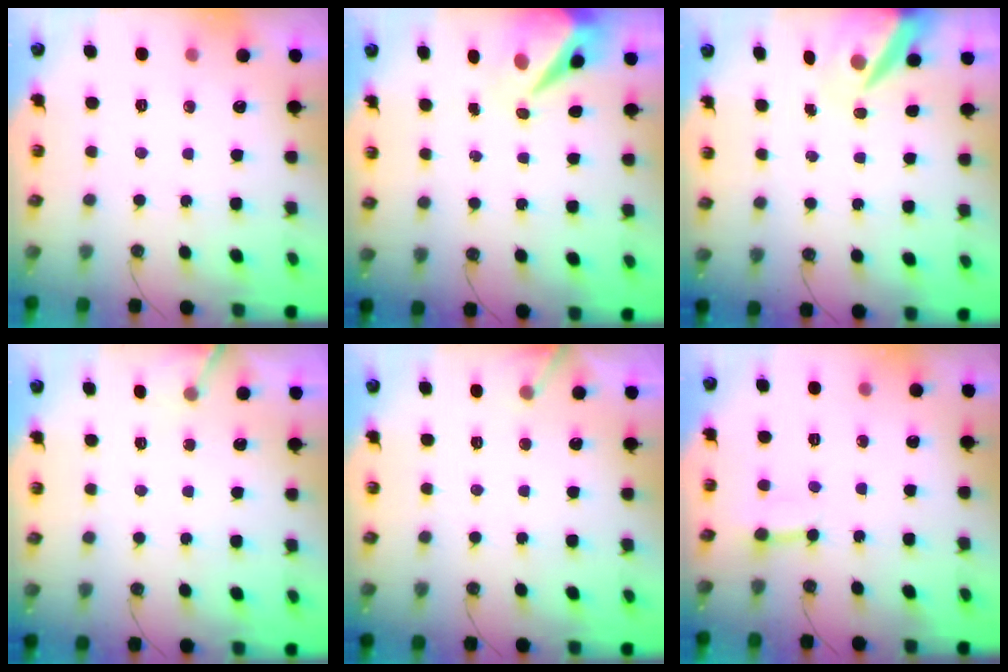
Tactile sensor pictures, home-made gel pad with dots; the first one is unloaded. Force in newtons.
{"total": 8.2, "press": 8.1, "slide": 0.8}
{"total": 8.0, "press": 8.0, "slide": 0.6}
{"total": 4.4, "press": 4.3, "slide": 0.3}
{"total": 3.2, "press": 3.2, "slide": 0.4}
{"total": 3.1, "press": 3.0, "slide": 0.4}